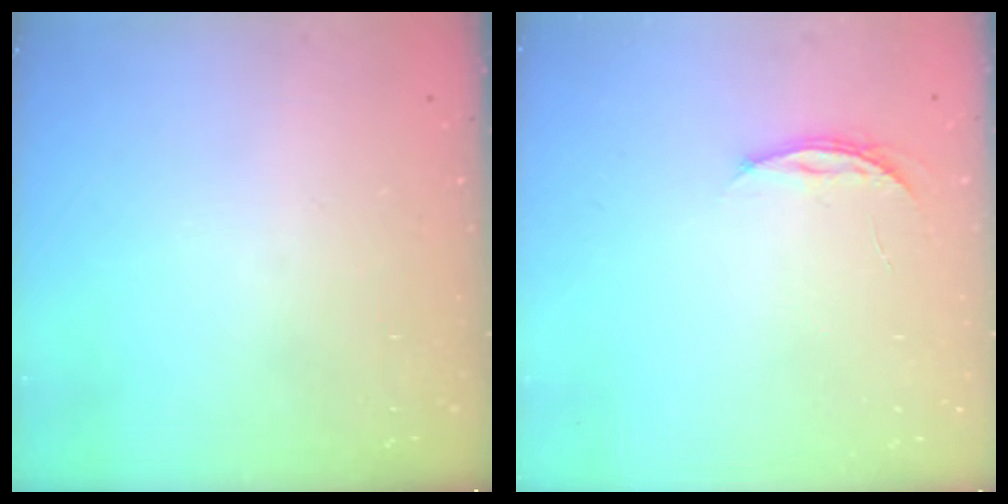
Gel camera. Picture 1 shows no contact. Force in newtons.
{"total": 4.0, "press": 3.9, "slide": 0.5}